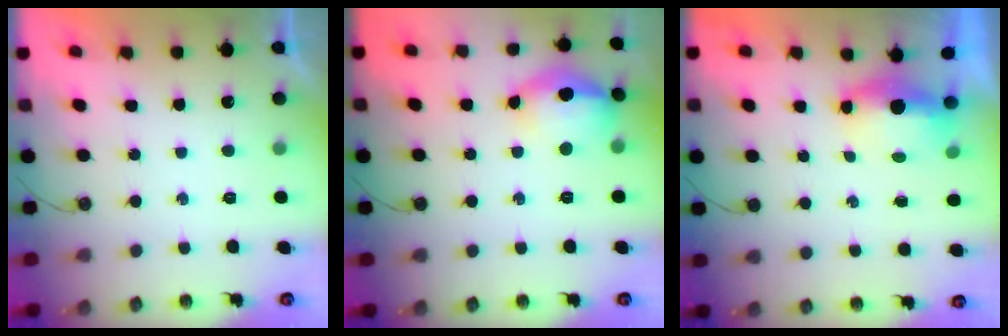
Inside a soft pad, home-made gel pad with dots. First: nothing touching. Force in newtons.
{"total": 20.4, "press": 16.5, "slide": 12.0}
{"total": 5.6, "press": 5.6, "slide": 0.6}